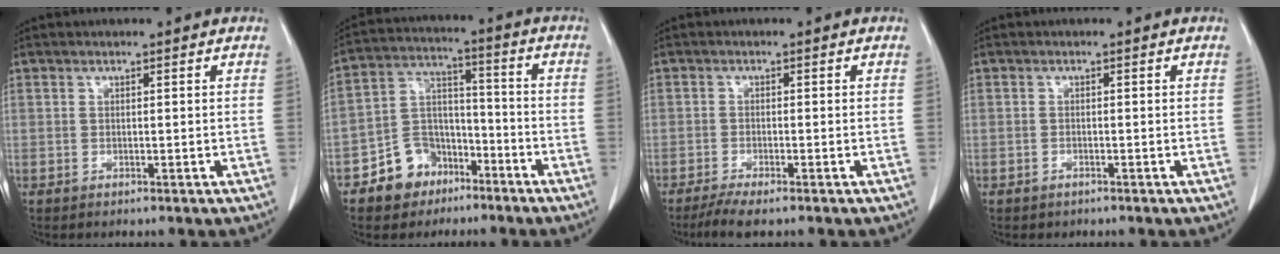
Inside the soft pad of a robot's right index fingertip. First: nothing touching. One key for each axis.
{"total": 9.5, "fx": -5.7, "fy": 7.1, "fz": 2.7, "tx": -0.050, "ty": 0.028, "tz": -0.092}
{"total": 4.0, "fx": -3.1, "fy": 0.2, "fz": 2.5, "tx": -0.046, "ty": -0.009, "tz": -0.055}
{"total": 0.5, "fx": -0.3, "fy": 0.4, "fz": 0.1, "tx": -0.005, "ty": 0.001, "tz": -0.001}